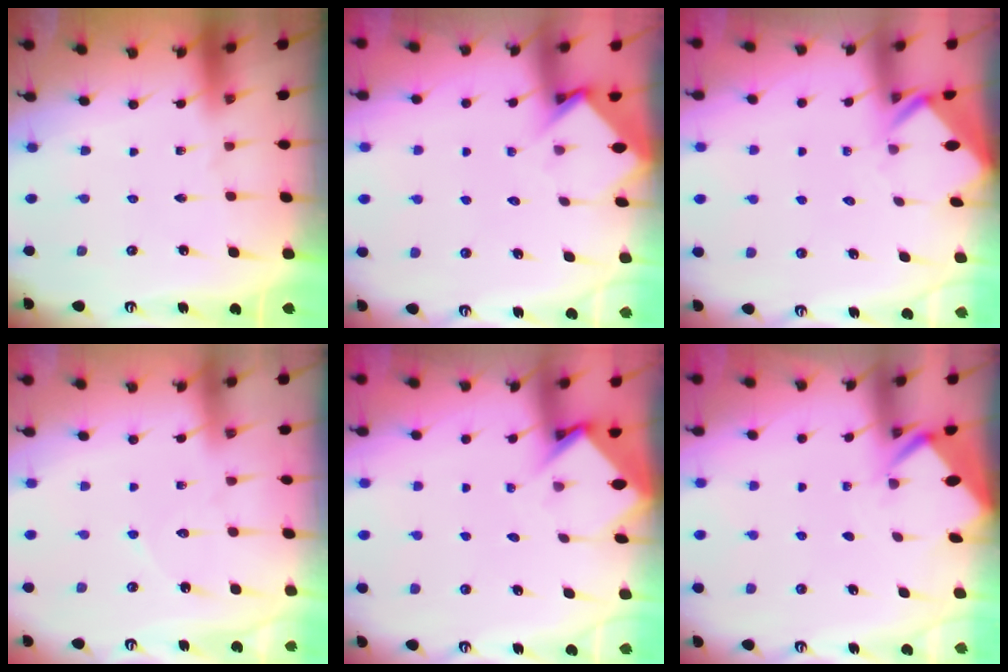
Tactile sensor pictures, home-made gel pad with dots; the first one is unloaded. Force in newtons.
{"total": 3.7, "press": 3.7, "slide": 0.3}
{"total": 2.5, "press": 2.5, "slide": 0.1}
{"total": 5.3, "press": 5.2, "slide": 0.5}
{"total": 3.6, "press": 3.6, "slide": 0.2}
{"total": 2.9, "press": 2.9, "slide": 0.4}